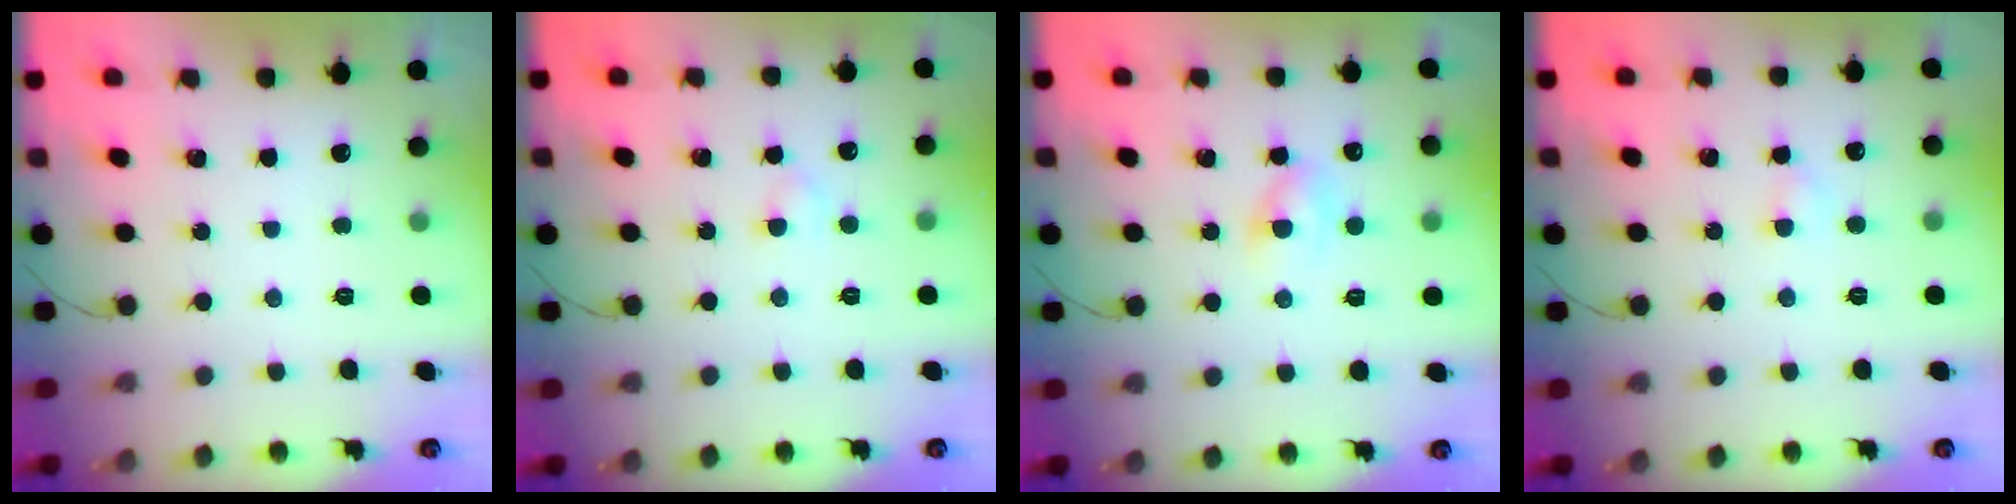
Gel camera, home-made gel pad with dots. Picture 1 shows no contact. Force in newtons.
{"total": 2.4, "press": 2.2, "slide": 1.0}
{"total": 2.7, "press": 2.5, "slide": 1.1}
{"total": 2.6, "press": 2.4, "slide": 0.9}